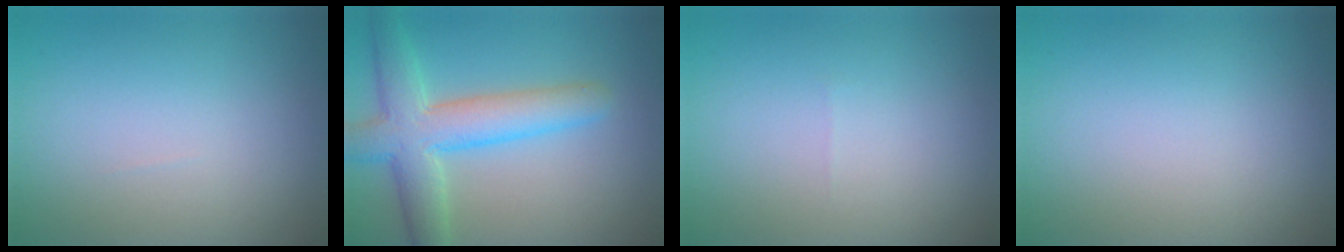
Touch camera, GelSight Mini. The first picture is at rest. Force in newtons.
{"total": 6.5, "press": 6.5, "slide": 0.2}
{"total": 0.0}
{"total": 0.0}